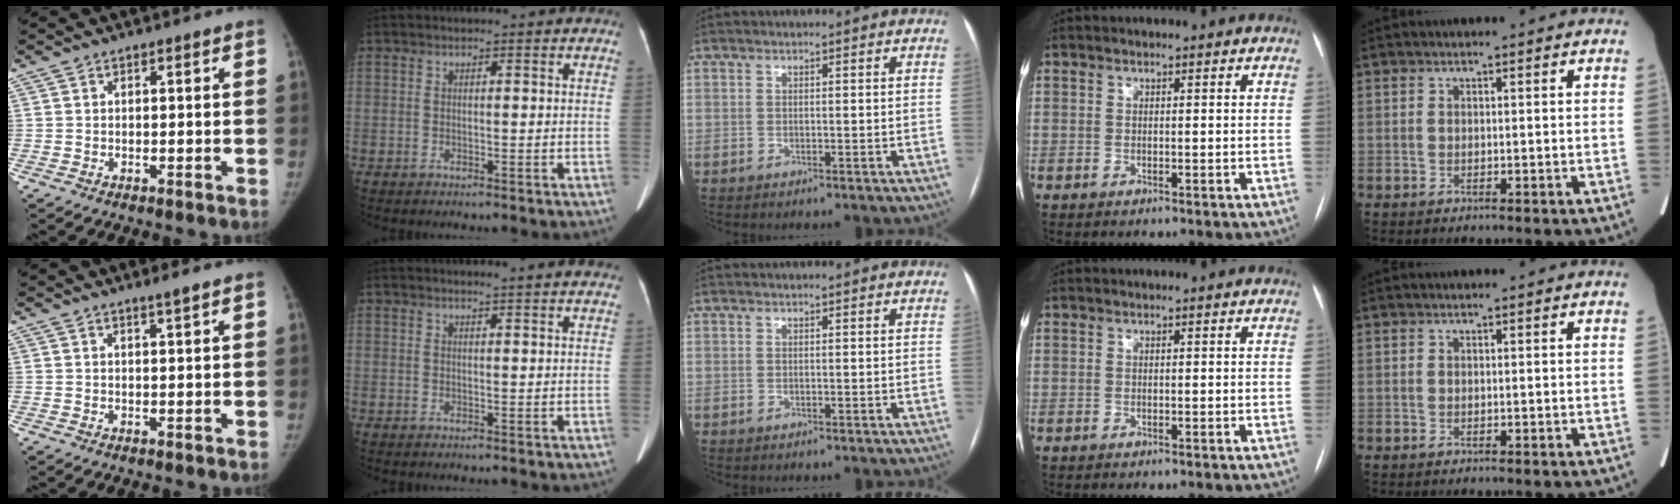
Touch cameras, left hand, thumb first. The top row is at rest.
{"thumb": {"total": 1.7, "force": [1.3, -0.2, 1.1], "torque": [-0.018, -0.011, 0.023]}, "index": {"total": 5.1, "force": [4.7, -0.2, 1.8], "torque": [-0.020, 0.008, 0.040]}}